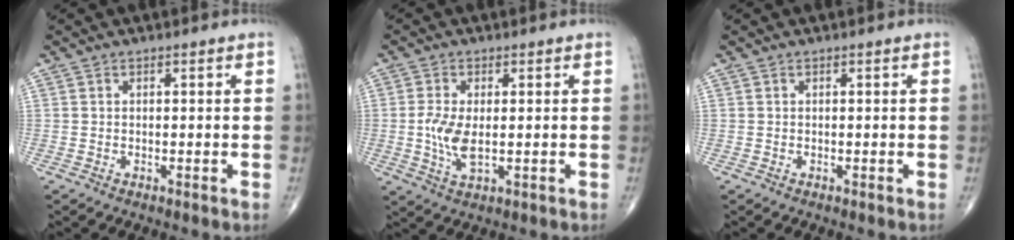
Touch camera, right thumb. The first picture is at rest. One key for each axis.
{"total": 6.0, "fx": -0.3, "fy": 2.6, "fz": 5.4, "tx": -0.119, "ty": -0.011, "tz": -0.003}
{"total": 0.0}